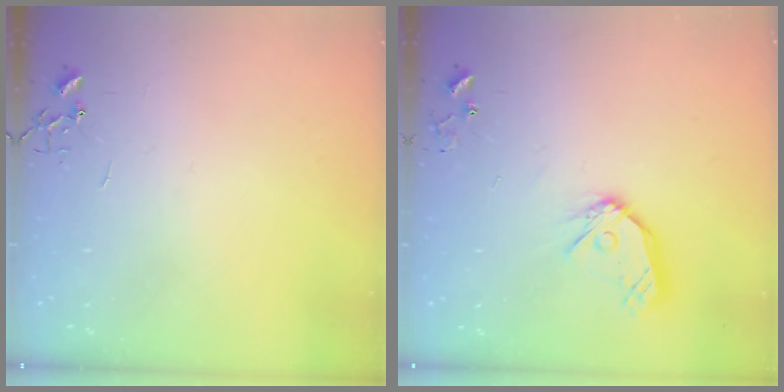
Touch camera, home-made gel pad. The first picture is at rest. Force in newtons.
{"total": 13.0, "press": 12.9, "slide": 1.6}